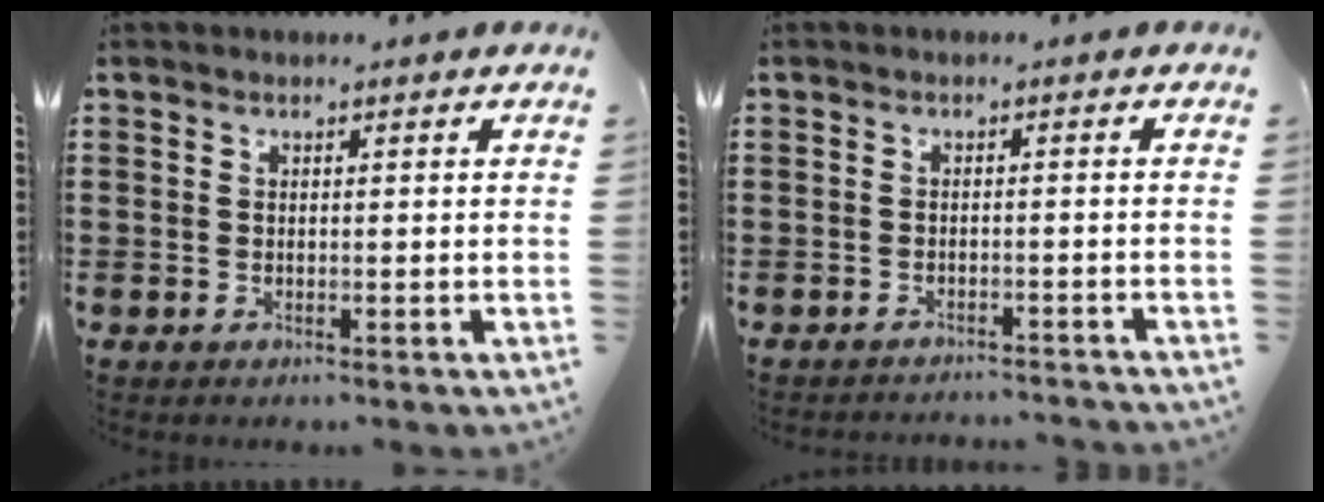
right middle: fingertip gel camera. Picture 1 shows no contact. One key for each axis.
{"total": 1.6, "fx": -1.6, "fy": -0.2, "fz": 0.2, "tx": -0.005, "ty": 0.004, "tz": -0.033}